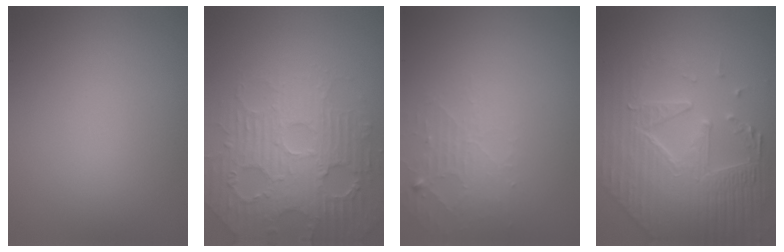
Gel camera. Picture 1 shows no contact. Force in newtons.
{"total": 5.3, "press": 5.2, "slide": 1.2}
{"total": 2.2, "press": 2.2, "slide": 0.5}
{"total": 8.5, "press": 6.0, "slide": 6.0}